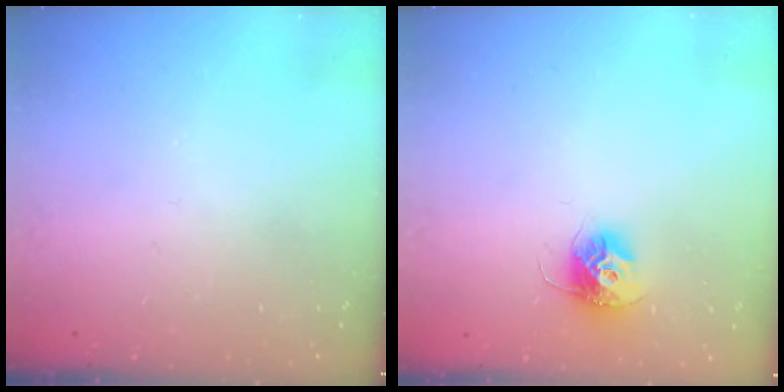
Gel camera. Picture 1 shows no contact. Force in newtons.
{"total": 10.4, "press": 10.4, "slide": 0.5}